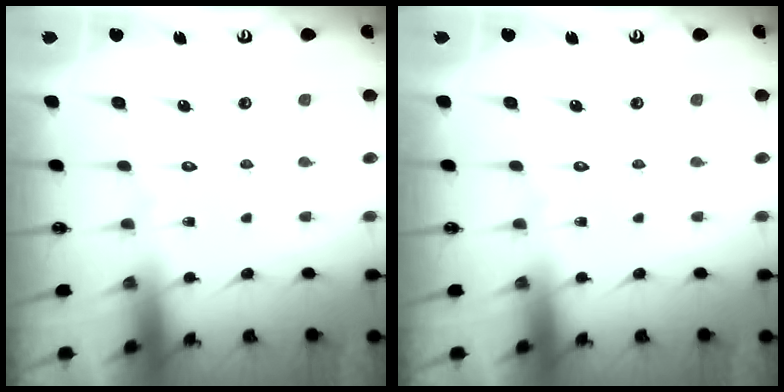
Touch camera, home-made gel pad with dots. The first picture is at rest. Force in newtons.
{"total": 0.0}